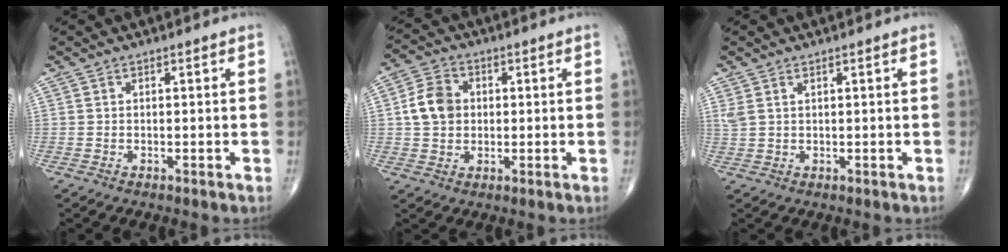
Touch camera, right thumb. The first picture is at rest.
{"total": 7.4, "force": [0.7, 5.9, 4.4], "torque": [-0.069, 0.009, 0.007]}
{"total": 1.8, "force": [1.0, 0.8, 1.2], "torque": [-0.033, 0.008, 0.032]}